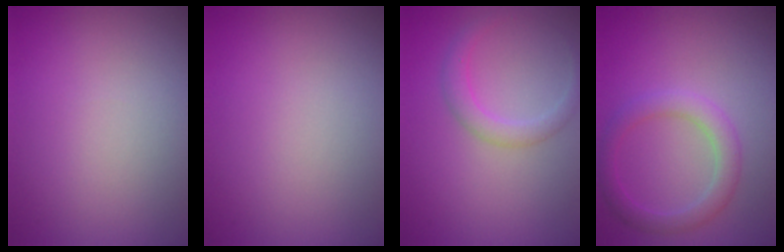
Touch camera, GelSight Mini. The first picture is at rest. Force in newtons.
{"total": 0.0}
{"total": 1.9, "press": 1.9, "slide": 0.2}
{"total": 2.8, "press": 2.8, "slide": 0.1}